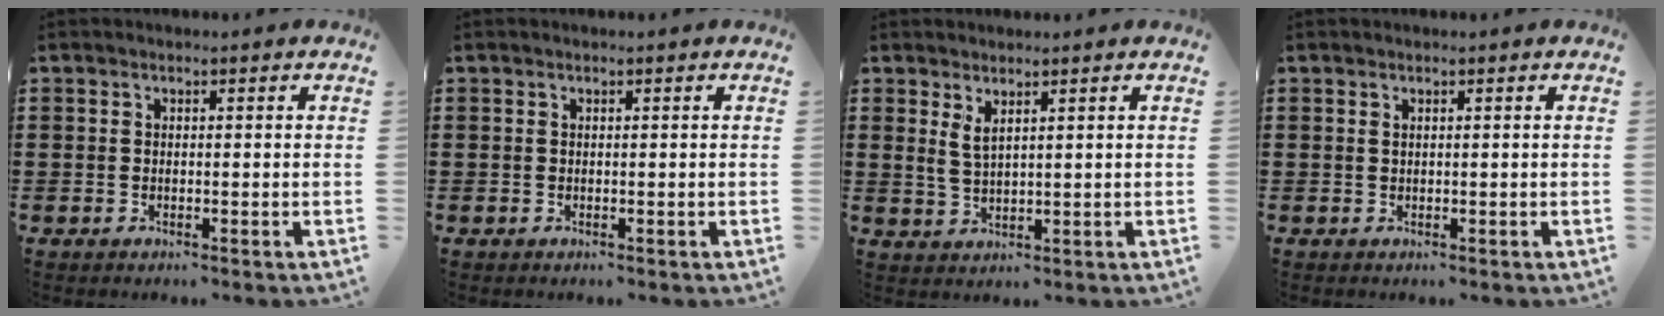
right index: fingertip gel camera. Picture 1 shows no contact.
{"total": 0.0}
{"total": 2.6, "force": [1.8, 0.7, 1.8], "torque": [-0.038, 0.003, 0.032]}
{"total": 0.0}